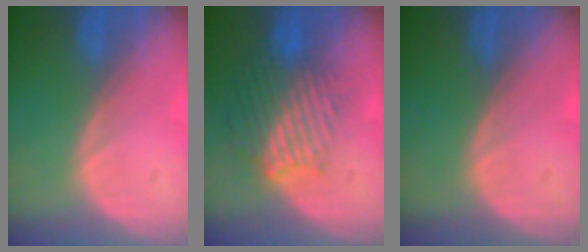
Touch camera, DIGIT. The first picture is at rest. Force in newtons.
{"total": 9.5, "press": 8.1, "slide": 5.1}
{"total": 0.0}